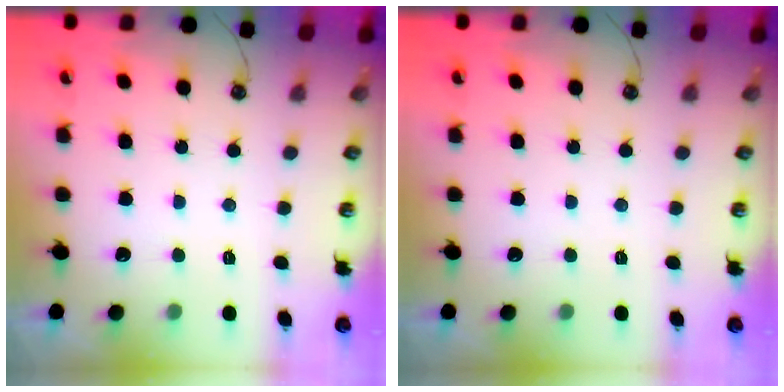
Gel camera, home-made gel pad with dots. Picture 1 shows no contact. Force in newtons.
{"total": 0.0}